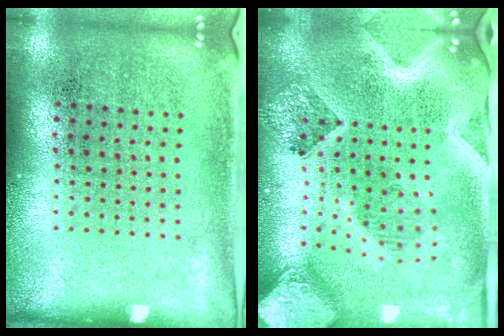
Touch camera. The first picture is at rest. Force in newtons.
{"total": 3.9, "press": 3.1, "slide": 2.4}